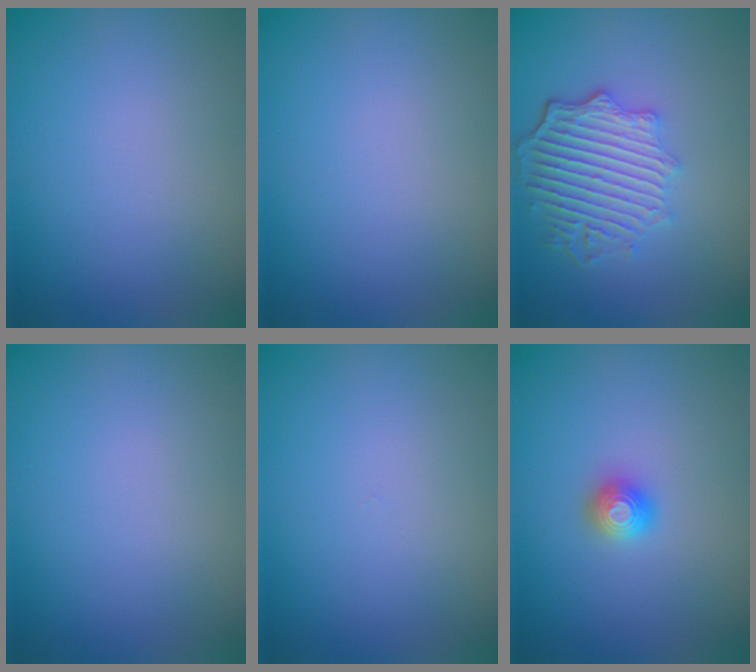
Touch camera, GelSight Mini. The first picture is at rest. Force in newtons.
{"total": 0.0}
{"total": 5.8, "press": 4.6, "slide": 3.6}
{"total": 0.0}
{"total": 0.0}
{"total": 1.3, "press": 1.3, "slide": 0.2}